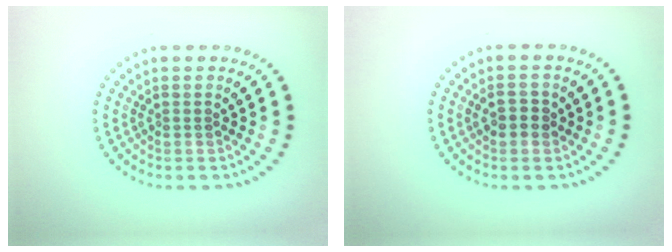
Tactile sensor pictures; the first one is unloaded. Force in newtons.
{"total": 1.3, "press": 1.3, "slide": 0.1}